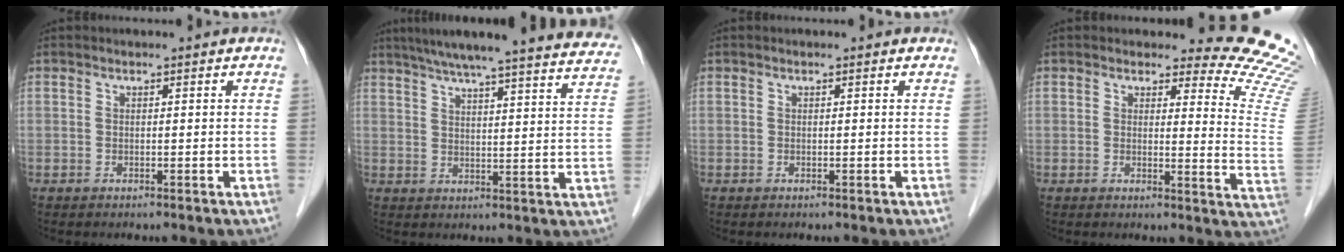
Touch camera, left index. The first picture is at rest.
{"total": 28.8, "force": [26.1, 1.7, 12.0], "torque": [-0.185, -0.042, 0.315]}
{"total": 0.0}
{"total": 11.2, "force": [11.2, 0.7, 1.0], "torque": [0.016, -0.124, 0.086]}